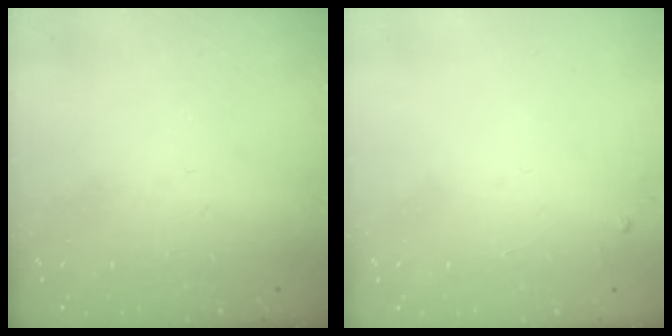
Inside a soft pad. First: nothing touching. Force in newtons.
{"total": 2.4, "press": 2.4, "slide": 0.4}